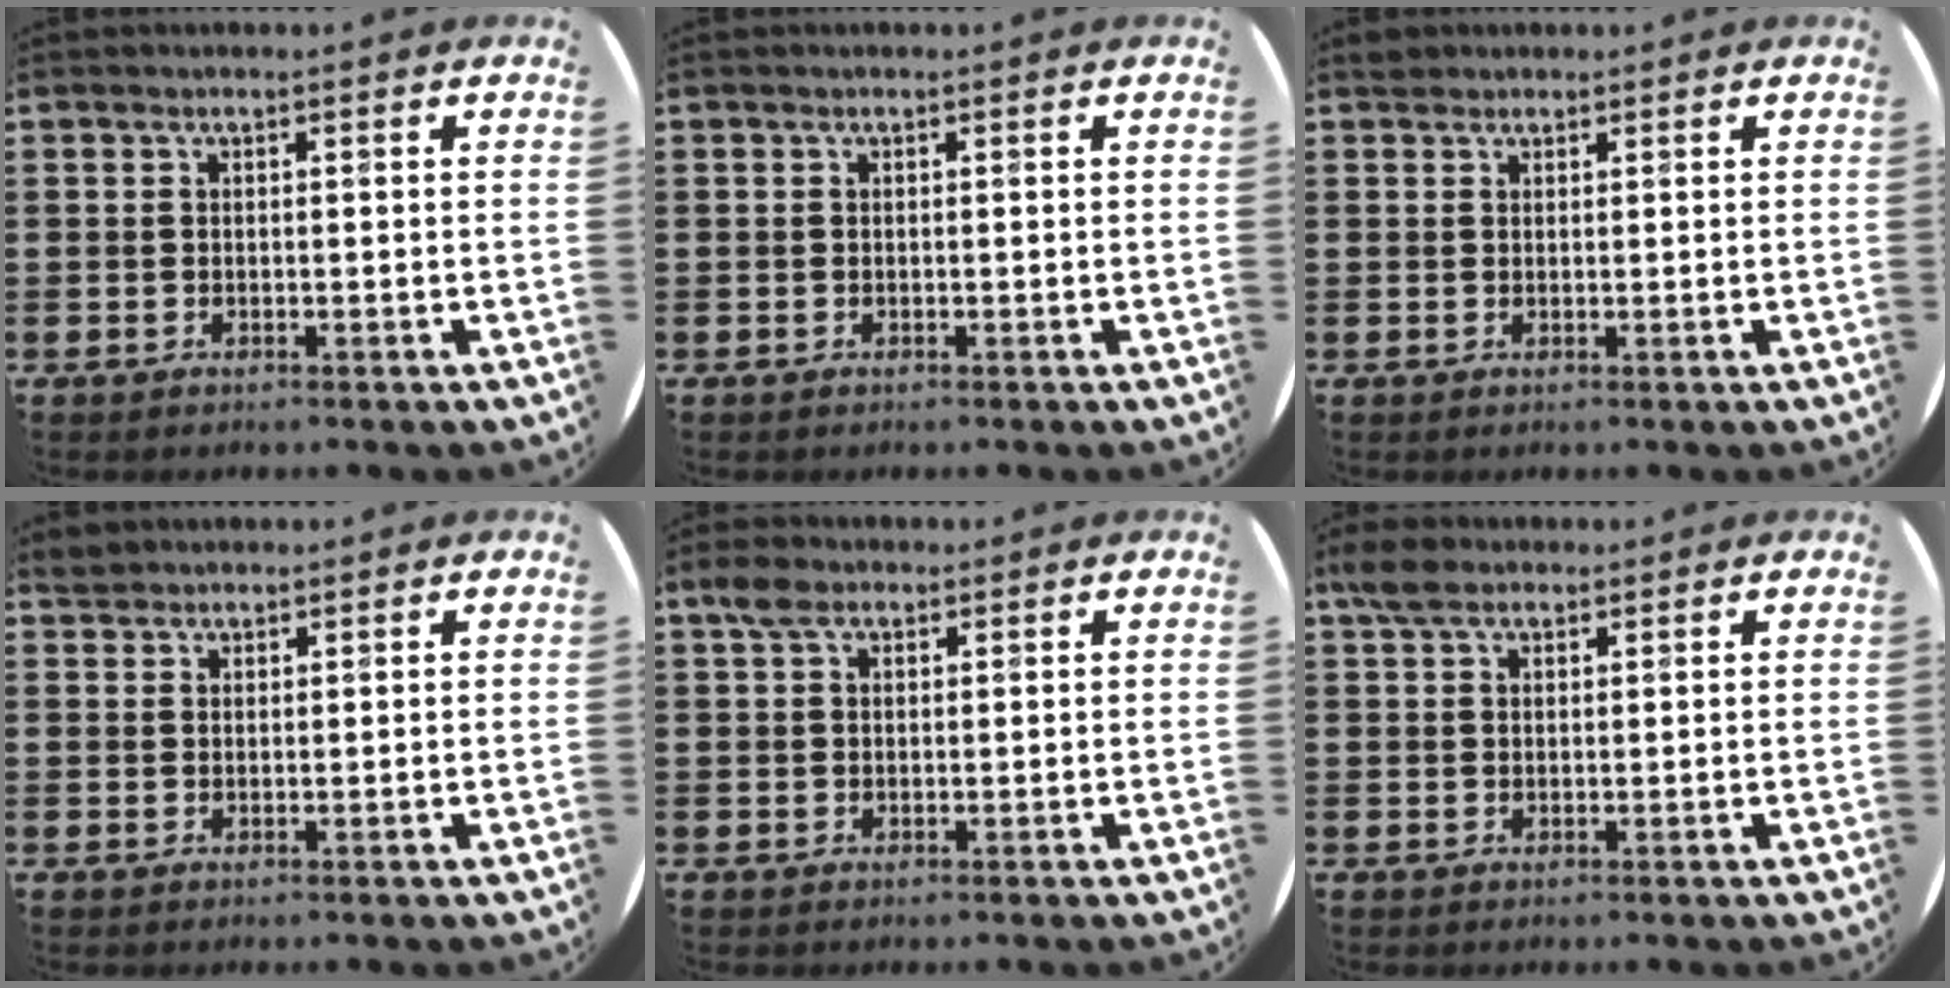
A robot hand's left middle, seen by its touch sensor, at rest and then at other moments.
{"total": 0.0}
{"total": 0.9, "force": [0.9, 0.4, 0.0], "torque": [-0.001, 0.003, 0.017]}
{"total": 1.6, "force": [1.5, 0.5, -0.1], "torque": [-0.003, 0.004, 0.031]}
{"total": 2.5, "force": [1.8, 1.4, 1.2], "torque": [-0.019, 0.004, 0.031]}
{"total": 3.0, "force": [2.3, 1.5, 1.2], "torque": [-0.014, 0.001, 0.041]}